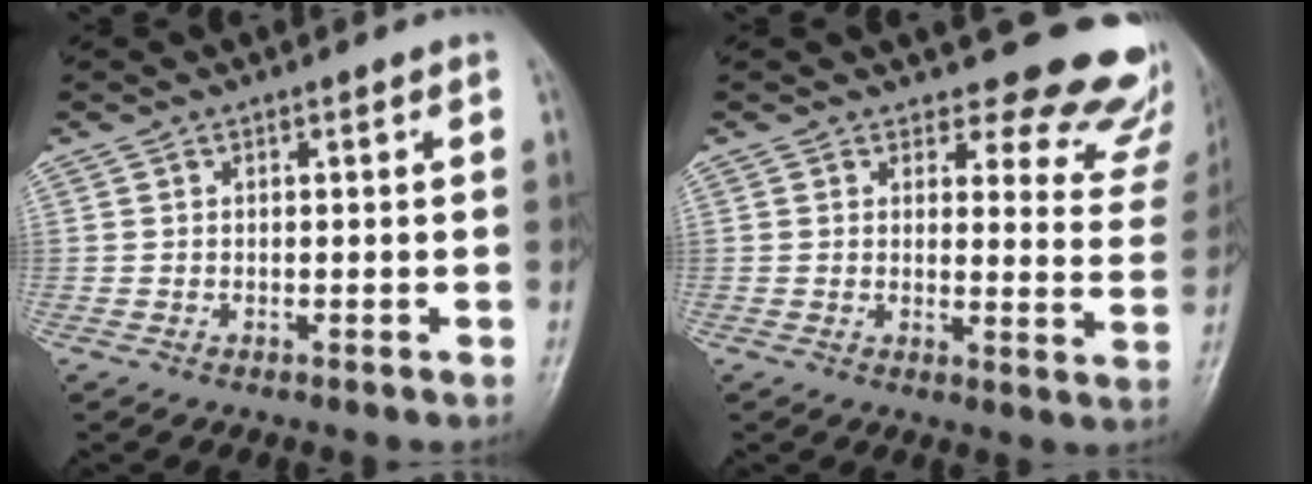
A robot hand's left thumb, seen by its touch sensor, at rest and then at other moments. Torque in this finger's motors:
{"motor_torque": [0.39, 0.27, -0.17, -0.18, 0.07]}